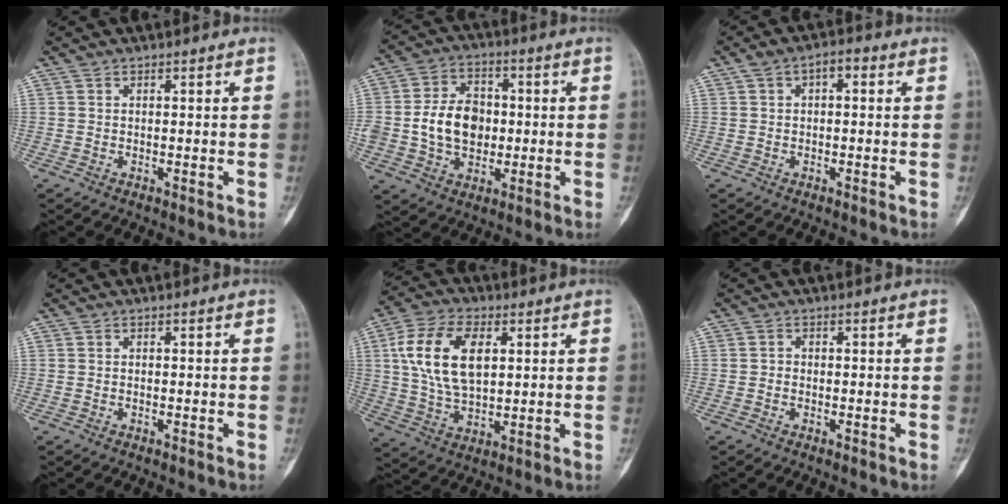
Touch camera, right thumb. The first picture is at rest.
{"total": 11.4, "force": [-0.5, 8.6, 7.6], "torque": [-0.108, 0.015, -0.008]}
{"total": 4.1, "force": [0.9, 2.3, 3.3], "torque": [-0.051, 0.017, 0.009]}
{"total": 0.0}
{"total": 14.4, "force": [3.4, 8.2, 11.4], "torque": [-0.211, 0.003, 0.065]}
{"total": 0.8, "force": [-0.2, 0.7, 0.3], "torque": [0.004, 0.004, -0.009]}